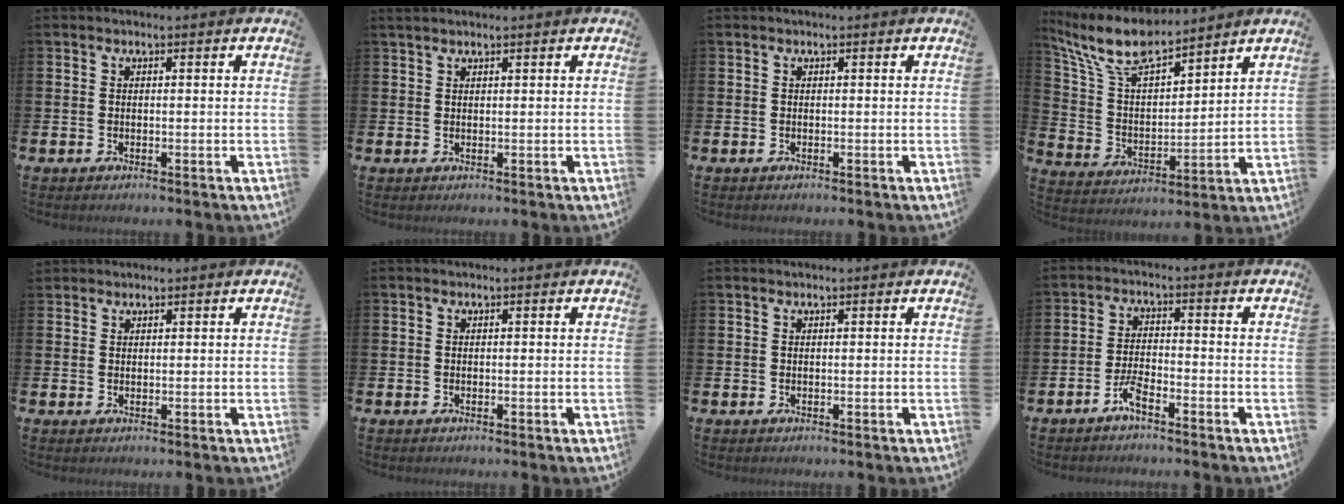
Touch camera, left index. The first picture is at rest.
{"total": 1.1, "force": [1.0, 0.1, 0.4], "torque": [-0.008, 0.001, 0.017]}
{"total": 0.0}
{"total": 9.3, "force": [8.3, 2.0, 3.8], "torque": [-0.114, -0.042, 0.150]}
{"total": 1.4, "force": [1.3, 0.6, -0.1], "torque": [0.008, 0.000, 0.024]}
{"total": 0.0}
{"total": 0.0}
{"total": 3.1, "force": [-2.3, 0.6, 2.1], "torque": [-0.049, 0.006, -0.042]}